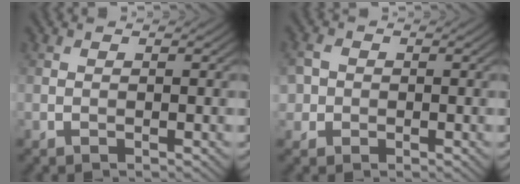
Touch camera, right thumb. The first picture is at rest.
{"total": 3.0, "force": [-0.4, 2.8, 1.0], "torque": [-0.028, 0.002, -0.014]}